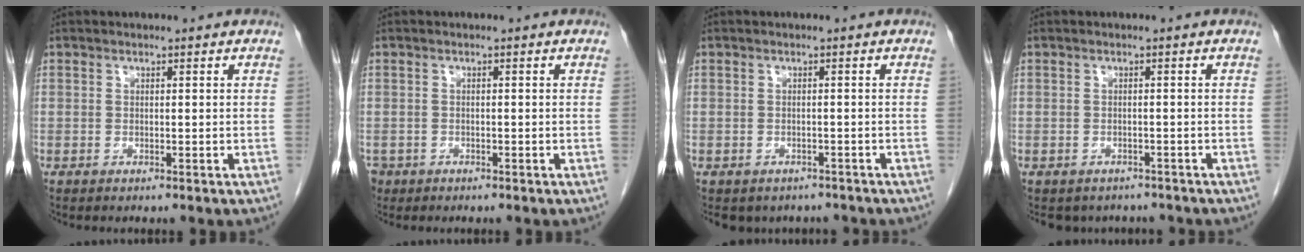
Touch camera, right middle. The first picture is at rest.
{"total": 2.7, "force": [-1.8, 2.0, 0.3], "torque": [-0.006, 0.002, -0.032]}
{"total": 5.2, "force": [-4.3, 2.8, 0.6], "torque": [0.003, 0.006, -0.049]}
{"total": 4.9, "force": [-4.2, 2.5, 0.3], "torque": [0.006, 0.006, -0.049]}